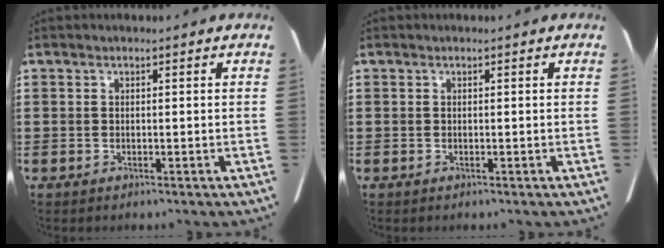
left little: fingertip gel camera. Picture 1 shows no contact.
{"total": 0.0}